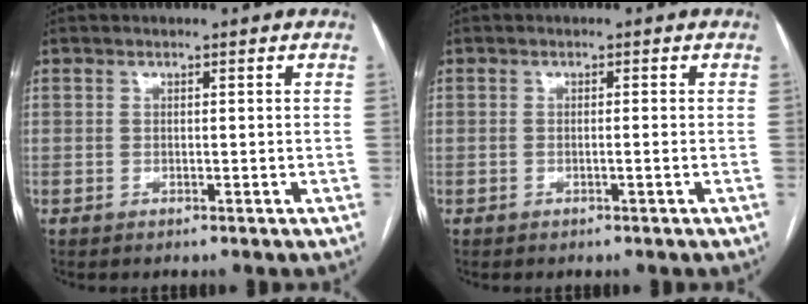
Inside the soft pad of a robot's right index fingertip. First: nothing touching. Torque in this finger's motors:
{"motor_torque": [-0.60, 0.39, -0.03, -0.02]}